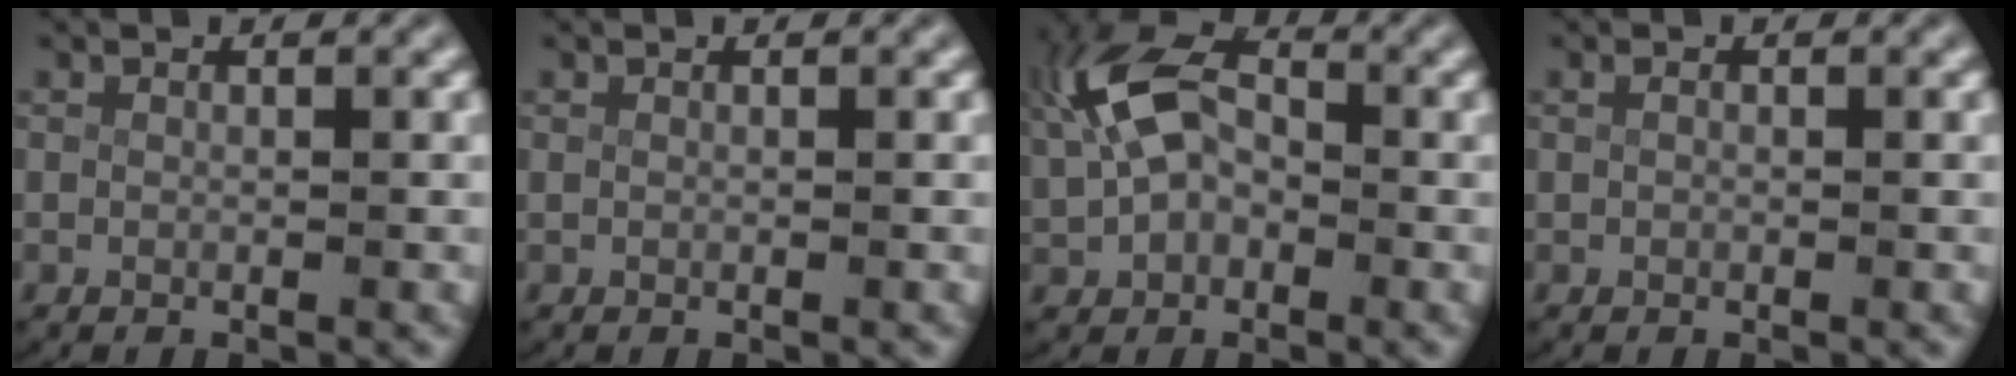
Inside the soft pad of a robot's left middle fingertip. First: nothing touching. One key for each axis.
{"total": 0.0}
{"total": 6.9, "fx": 0.9, "fy": 5.0, "fz": 4.7, "tx": -0.103, "ty": -0.010, "tz": 0.023}
{"total": 0.0}